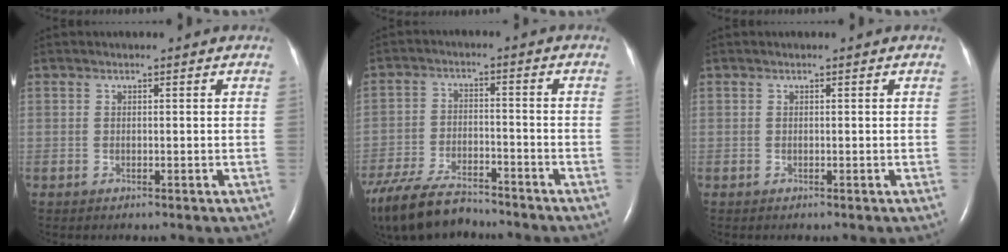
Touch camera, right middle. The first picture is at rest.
{"total": 13.4, "force": [-11.4, 3.7, 6.2], "torque": [-0.124, -0.021, -0.191]}
{"total": 0.0}